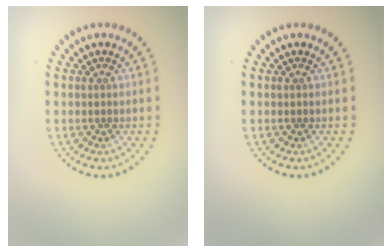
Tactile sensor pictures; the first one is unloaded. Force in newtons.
{"total": 0.0}